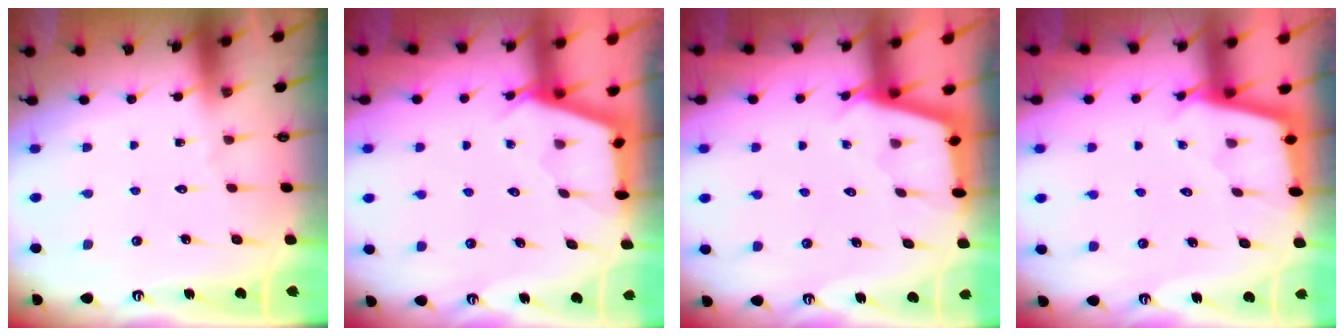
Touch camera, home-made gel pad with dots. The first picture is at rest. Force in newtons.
{"total": 2.6, "press": 2.6, "slide": 0.3}
{"total": 2.5, "press": 2.5, "slide": 0.1}
{"total": 2.5, "press": 2.4, "slide": 0.3}